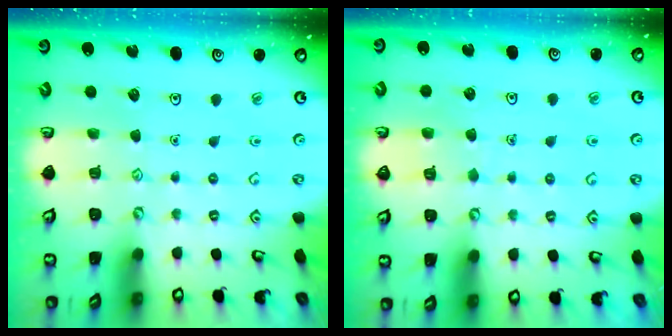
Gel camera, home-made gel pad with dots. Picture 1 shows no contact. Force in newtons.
{"total": 3.9, "press": 3.9, "slide": 0.3}